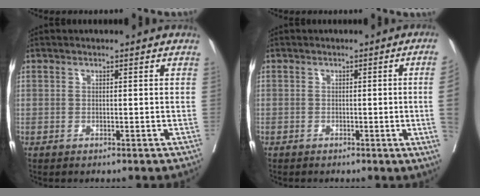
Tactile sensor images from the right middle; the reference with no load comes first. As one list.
[{"total": 5.2, "force": [-0.8, -1.9, 4.8], "torque": [-0.050, -0.011, -0.011]}]